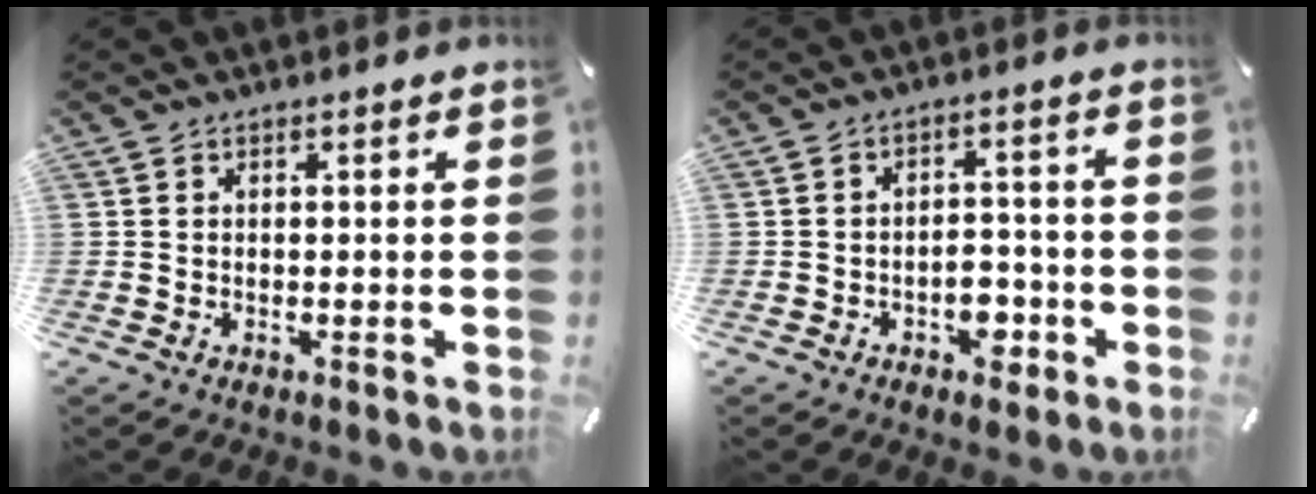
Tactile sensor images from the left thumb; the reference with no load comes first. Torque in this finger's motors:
{"motor_torque": [-0.78, 0.93, 0.52, 0.50, 0.03]}